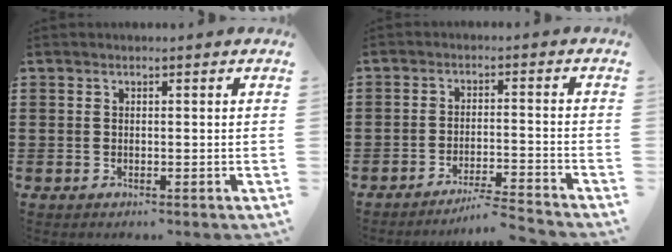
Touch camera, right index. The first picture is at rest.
{"total": 4.0, "force": [-3.8, -0.3, 1.2], "torque": [-0.029, -0.008, -0.079]}